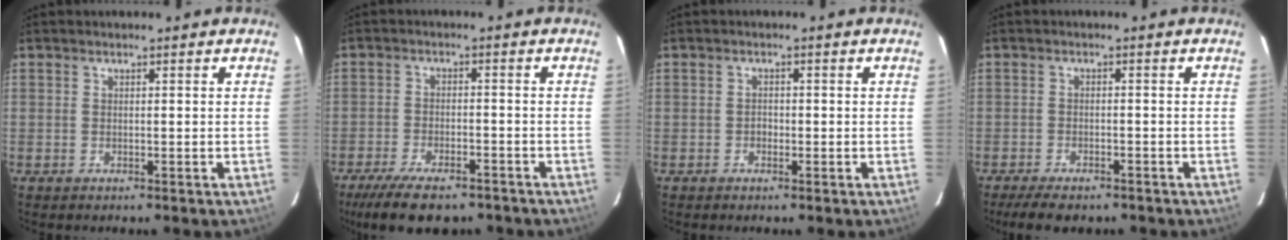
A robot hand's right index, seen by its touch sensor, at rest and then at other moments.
{"total": 13.3, "force": [-10.2, 4.7, 7.1], "torque": [-0.157, -0.027, -0.160]}
{"total": 1.1, "force": [-0.6, 0.9, 0.3], "torque": [-0.002, 0.002, -0.007]}
{"total": 7.2, "force": [-5.8, 2.4, 3.6], "torque": [-0.086, -0.016, -0.089]}